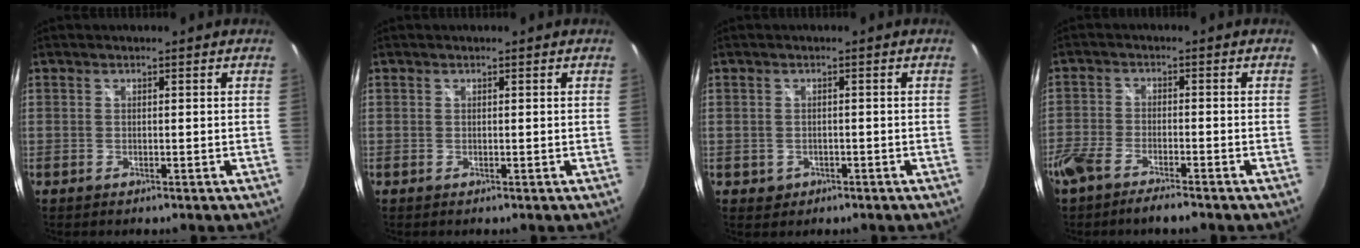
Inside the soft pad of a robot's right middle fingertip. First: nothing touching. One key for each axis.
{"total": 0.0}
{"total": 2.4, "fx": -0.8, "fy": 2.2, "fz": 0.7, "tx": -0.020, "ty": -0.002, "tz": -0.007}
{"total": 7.1, "fx": -5.6, "fy": 1.9, "fz": 4.0, "tx": -0.103, "ty": -0.017, "tz": -0.110}